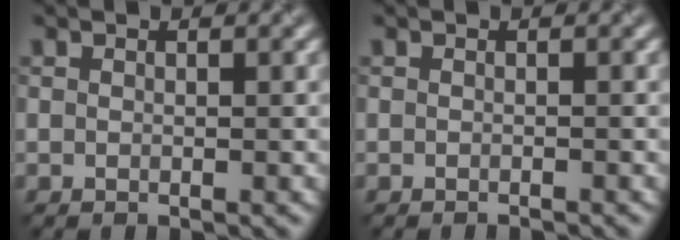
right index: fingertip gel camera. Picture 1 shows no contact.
{"total": 1.1, "force": [-1.0, 0.1, 0.4], "torque": [0.003, -0.001, -0.012]}